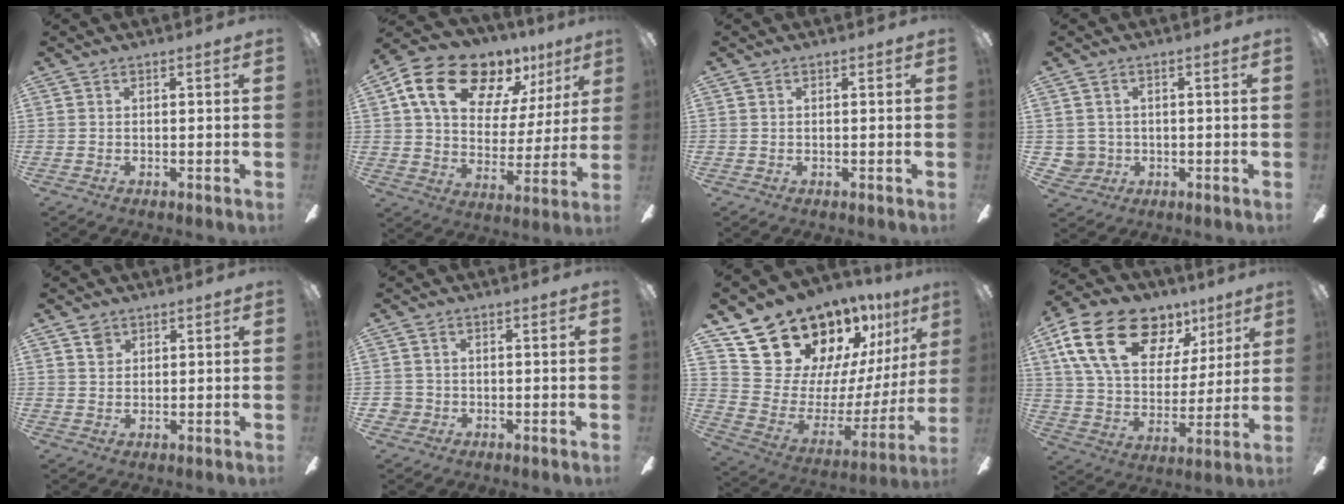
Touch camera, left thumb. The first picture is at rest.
{"total": 19.0, "force": [12.2, 10.7, 9.8], "torque": [-0.169, -0.064, 0.217]}
{"total": 0.0}
{"total": 3.8, "force": [0.3, 3.8, 0.5], "torque": [-0.010, 0.008, 0.008]}
{"total": 2.7, "force": [1.9, 1.9, 0.6], "torque": [0.002, -0.006, 0.033]}
{"total": 2.6, "force": [-0.7, 2.5, 0.5], "torque": [-0.010, 0.005, -0.014]}
{"total": 22.0, "force": [17.9, 10.9, 6.6], "torque": [-0.111, -0.135, 0.349]}
{"total": 22.6, "force": [12.4, 13.2, 13.5], "torque": [-0.236, -0.054, 0.222]}